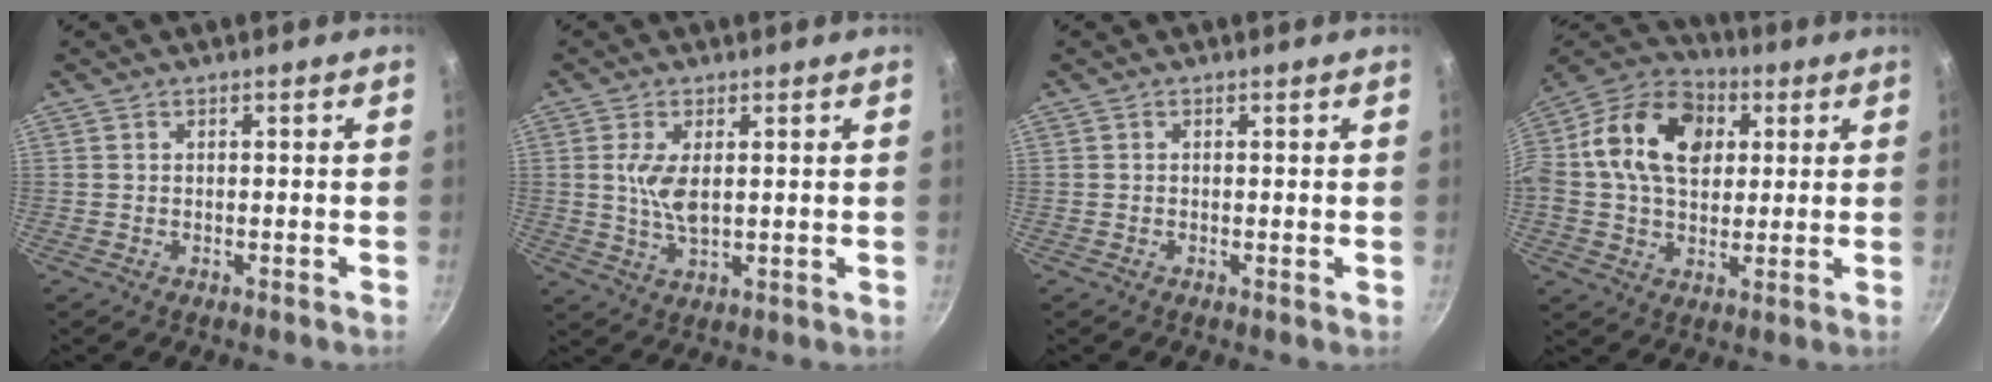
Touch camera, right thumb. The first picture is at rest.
{"total": 6.0, "force": [1.1, 2.7, 5.3], "torque": [-0.105, -0.006, 0.025]}
{"total": 0.0}
{"total": 19.2, "force": [4.0, 13.6, 12.9], "torque": [-0.211, 0.022, 0.051]}